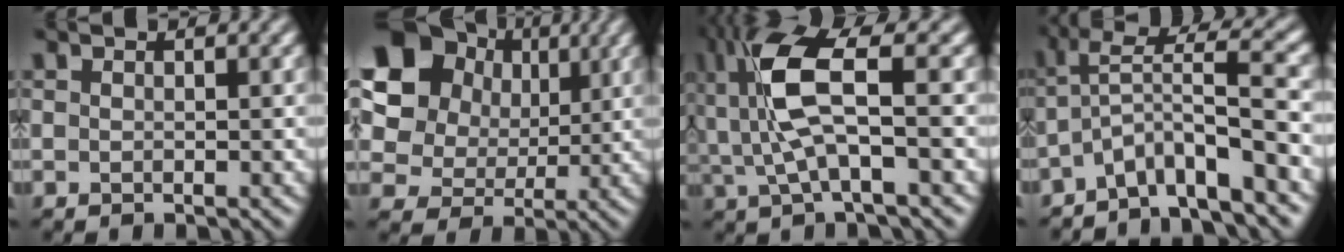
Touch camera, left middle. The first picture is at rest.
{"total": 13.0, "force": [5.4, 10.2, 5.9], "torque": [-0.152, 0.051, 0.100]}
{"total": 7.2, "force": [1.5, 2.5, 6.6], "torque": [-0.148, 0.011, 0.028]}
{"total": 5.8, "force": [-3.3, 0.9, 4.6], "torque": [-0.064, 0.023, -0.069]}